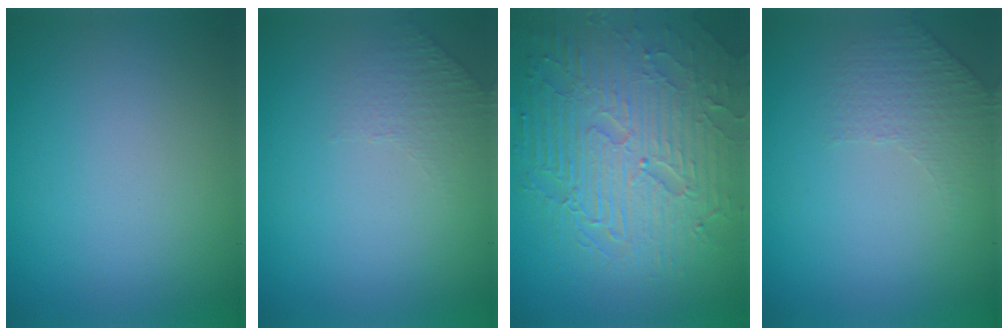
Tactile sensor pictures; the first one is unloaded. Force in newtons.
{"total": 1.2, "press": 0.7, "slide": 0.9}
{"total": 9.2, "press": 6.3, "slide": 6.7}
{"total": 1.5, "press": 1.0, "slide": 1.1}